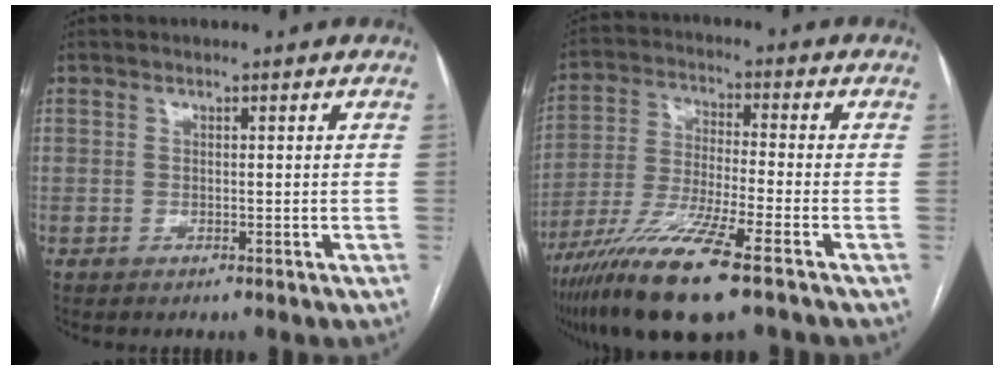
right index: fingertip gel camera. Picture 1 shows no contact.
{"total": 13.9, "force": [-8.8, 0.6, 10.8], "torque": [-0.221, -0.037, -0.165]}